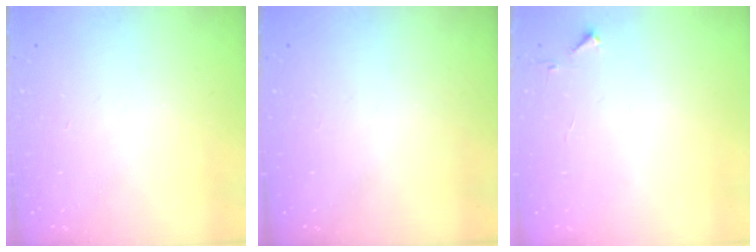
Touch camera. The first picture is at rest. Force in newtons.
{"total": 0.0}
{"total": 2.8, "press": 2.8, "slide": 0.4}